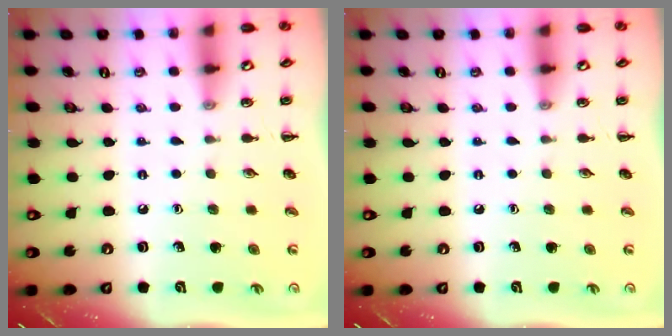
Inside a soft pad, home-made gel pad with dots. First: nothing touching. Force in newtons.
{"total": 0.0}